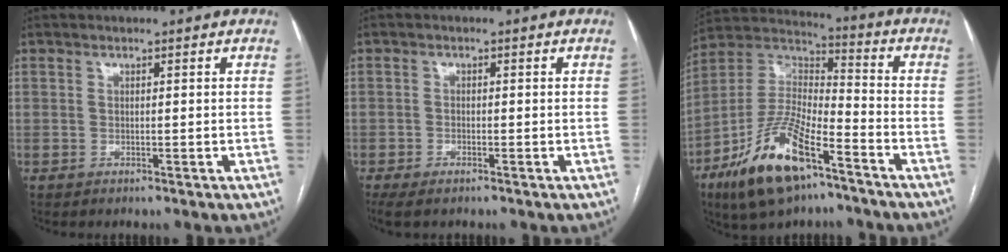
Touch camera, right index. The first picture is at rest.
{"total": 3.4, "force": [-2.5, 1.5, 1.9], "torque": [-0.038, -0.007, -0.039]}
{"total": 17.2, "force": [-10.0, 5.4, 12.8], "torque": [-0.263, -0.006, -0.182]}